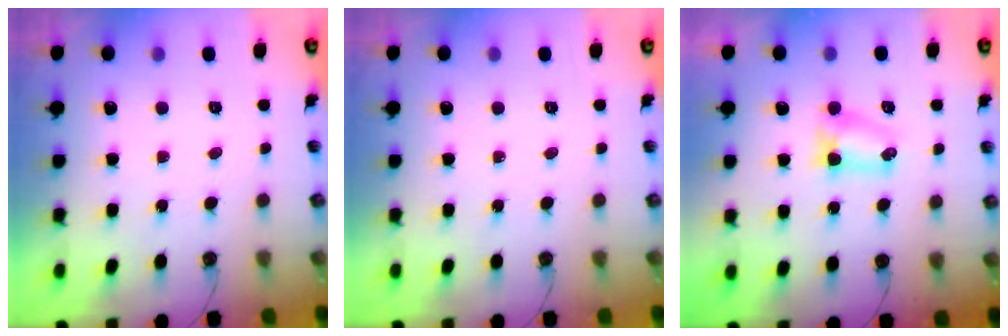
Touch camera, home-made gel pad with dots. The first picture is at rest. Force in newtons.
{"total": 0.0}
{"total": 4.1, "press": 4.1, "slide": 0.5}